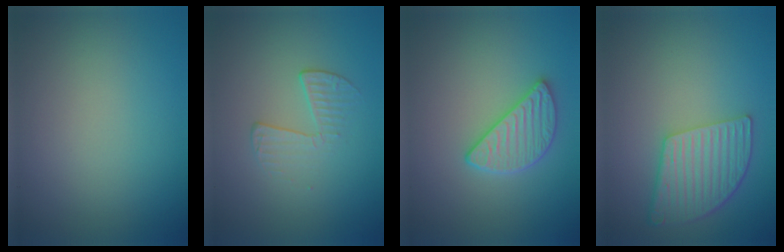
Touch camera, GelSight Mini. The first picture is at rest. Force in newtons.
{"total": 1.9, "press": 0.7, "slide": 1.8}
{"total": 2.8, "press": 2.7, "slide": 0.7}
{"total": 5.2, "press": 4.1, "slide": 3.2}